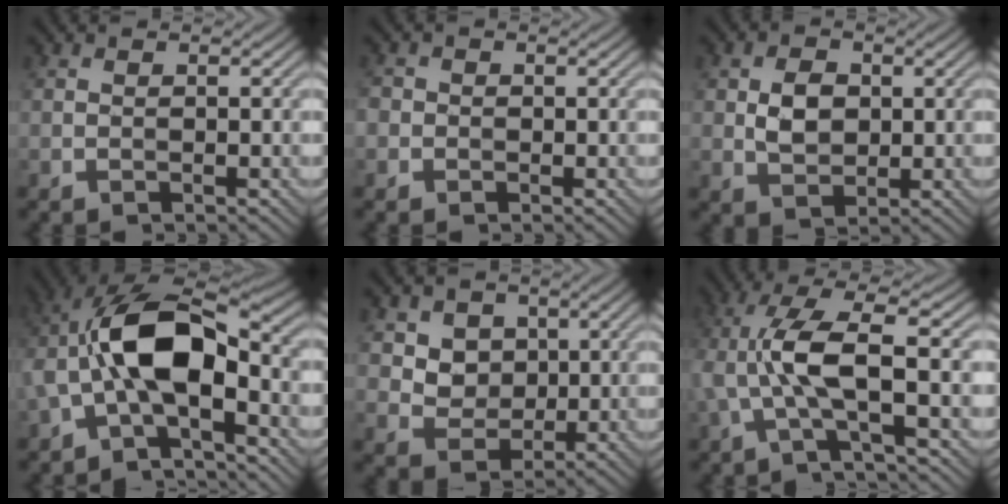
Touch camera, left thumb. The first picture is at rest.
{"total": 1.4, "force": [-0.3, 1.4, 0.0], "torque": [0.003, -0.005, -0.009]}
{"total": 3.8, "force": [0.5, 2.9, 2.4], "torque": [-0.051, -0.002, 0.008]}
{"total": 12.5, "force": [-1.0, 6.2, 10.8], "torque": [-0.219, 0.012, -0.026]}
{"total": 5.1, "force": [2.1, 4.3, 1.7], "torque": [-0.064, -0.025, 0.059]}
{"total": 7.6, "force": [-0.7, 1.8, 7.3], "torque": [-0.156, 0.018, -0.021]}